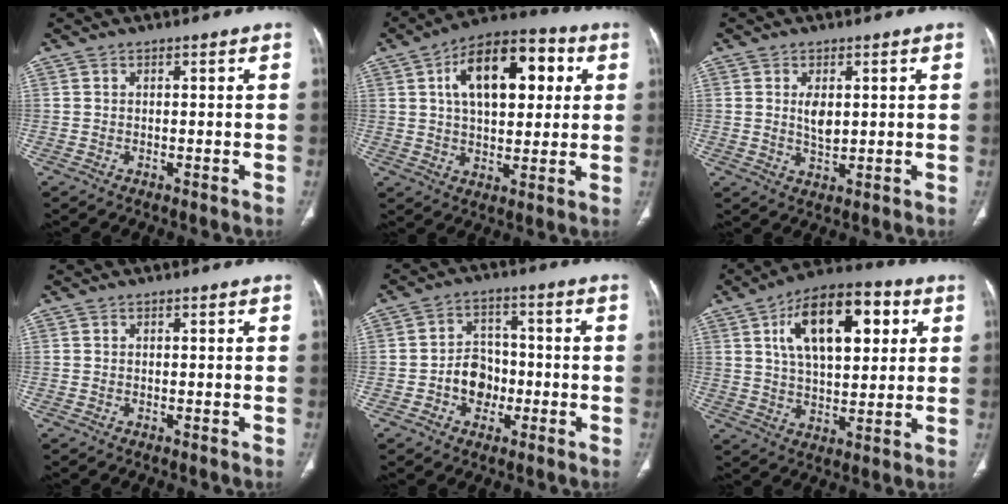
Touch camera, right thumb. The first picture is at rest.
{"total": 18.1, "force": [5.0, 9.7, 14.5], "torque": [-0.193, 0.014, 0.074]}
{"total": 4.2, "force": [0.9, 2.2, 3.5], "torque": [-0.056, -0.011, 0.022]}
{"total": 0.0}
{"total": 7.2, "force": [-2.0, 6.0, 3.6], "torque": [-0.025, 0.026, -0.037]}
{"total": 19.0, "force": [6.3, 9.4, 15.2], "torque": [-0.211, 0.000, 0.101]}